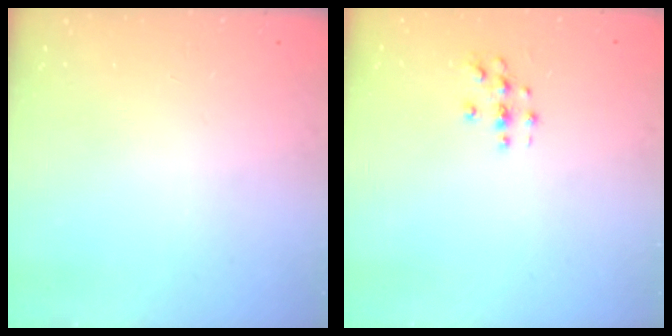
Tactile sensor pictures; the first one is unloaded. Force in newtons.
{"total": 2.8, "press": 2.8, "slide": 0.3}